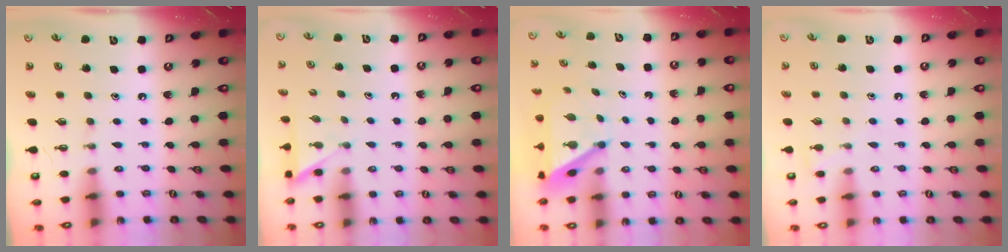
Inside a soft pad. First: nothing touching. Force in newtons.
{"total": 2.5, "press": 2.5, "slide": 0.2}
{"total": 6.1, "press": 6.1, "slide": 0.3}
{"total": 3.6, "press": 3.6, "slide": 0.5}